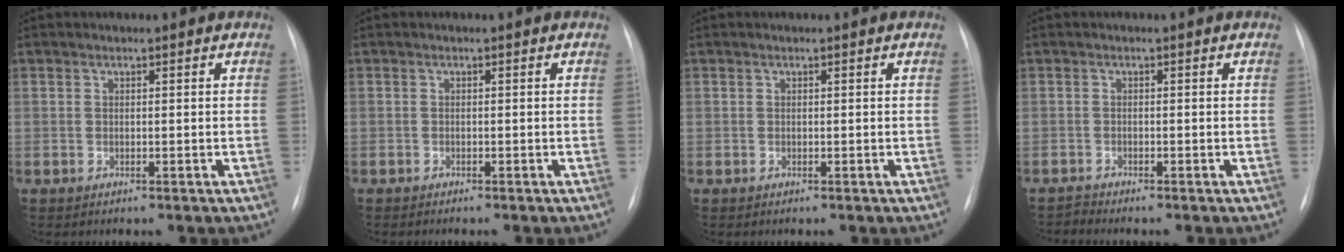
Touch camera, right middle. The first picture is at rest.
{"total": 1.1, "force": [-0.9, 0.1, 0.5], "torque": [-0.005, -0.002, -0.011]}
{"total": 0.0}
{"total": 1.1, "force": [-0.9, -0.5, -0.4], "torque": [0.008, -0.010, -0.016]}